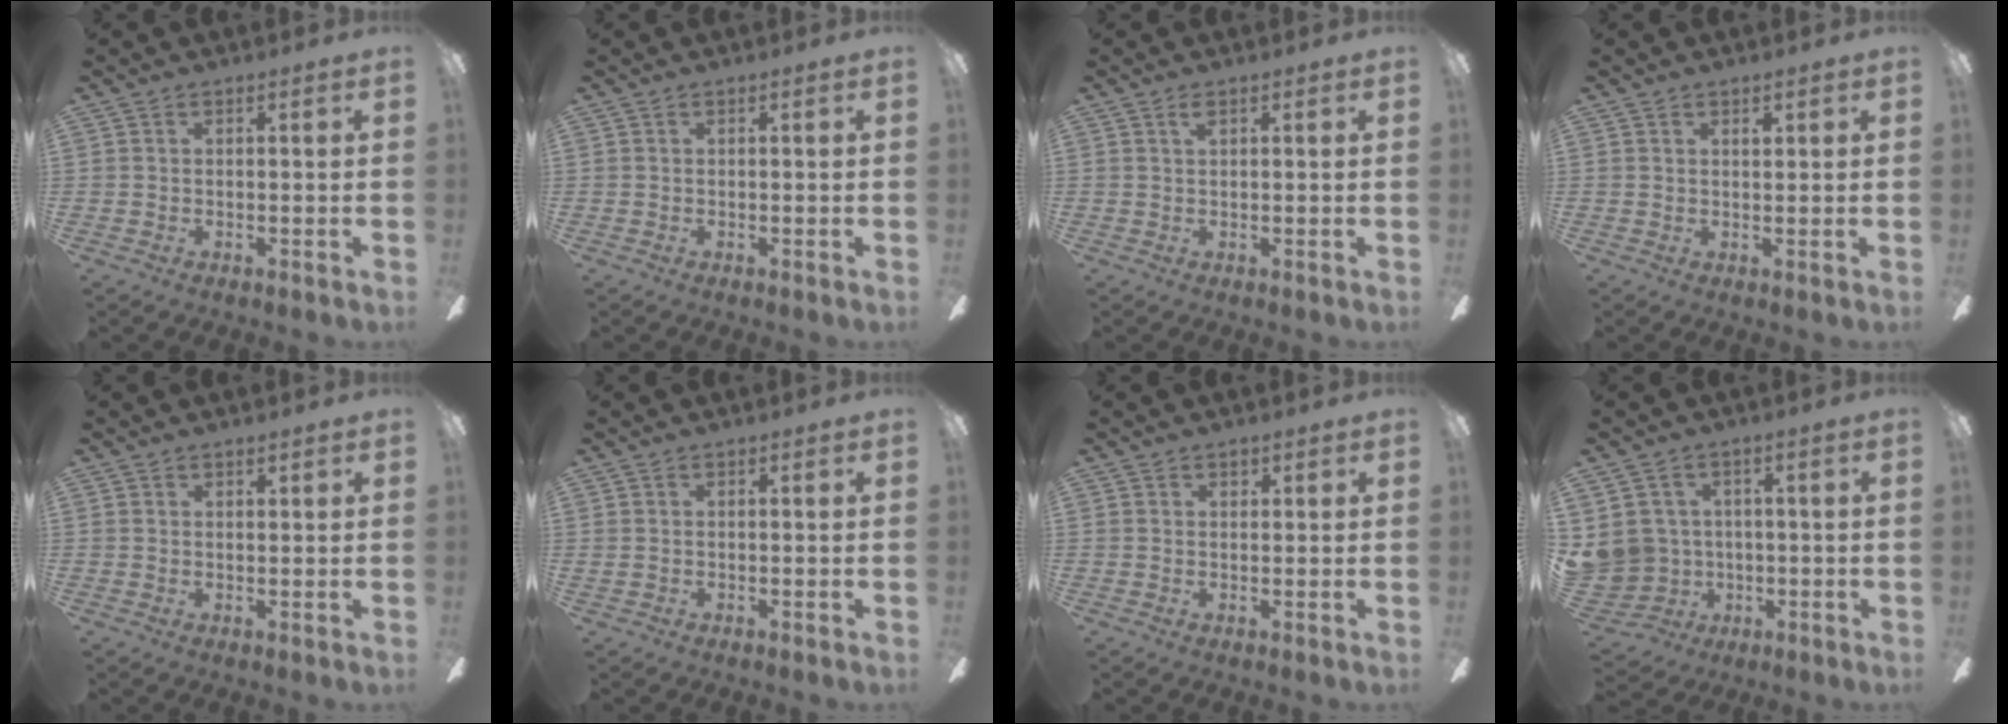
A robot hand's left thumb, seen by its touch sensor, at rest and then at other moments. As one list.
[{"total": 0.0}, {"total": 1.3, "force": [0.9, 0.4, 0.9], "torque": [-0.013, -0.003, 0.015]}, {"total": 1.8, "force": [1.3, 0.9, 0.7], "torque": [-0.001, -0.007, 0.022]}, {"total": 1.3, "force": [1.1, 0.6, 0.0], "torque": [0.007, -0.005, 0.021]}, {"total": 0.0}, {"total": 1.2, "force": [1.0, 0.8, 0.2], "torque": [0.011, -0.007, 0.015]}, {"total": 8.9, "force": [0.6, 8.8, 1.4], "torque": [-0.064, -0.004, 0.024]}]